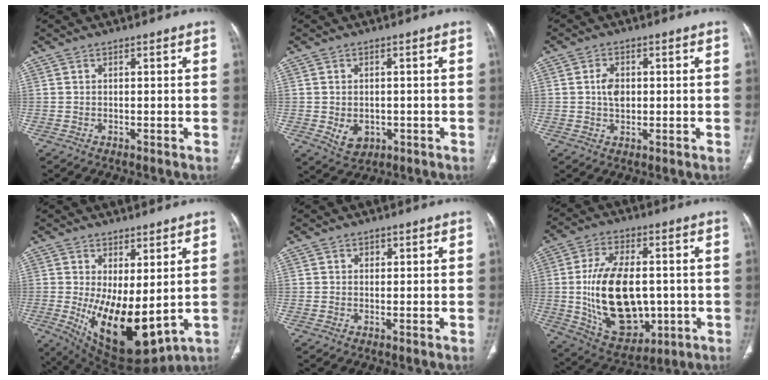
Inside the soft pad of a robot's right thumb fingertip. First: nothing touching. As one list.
[{"total": 4.8, "force": [-1.0, 3.6, 2.9], "torque": [-0.038, 0.000, -0.001]}, {"total": 3.8, "force": [0.3, 2.6, 2.7], "torque": [-0.043, 0.004, 0.004]}, {"total": 15.3, "force": [-0.6, 7.1, 13.6], "torque": [-0.217, -0.031, 0.017]}, {"total": 0.8, "force": [0.3, 0.7, 0.2], "torque": [0.006, 0.000, 0.004]}, {"total": 20.2, "force": [-1.0, 12.1, 16.2], "torque": [-0.266, -0.004, 0.006]}]